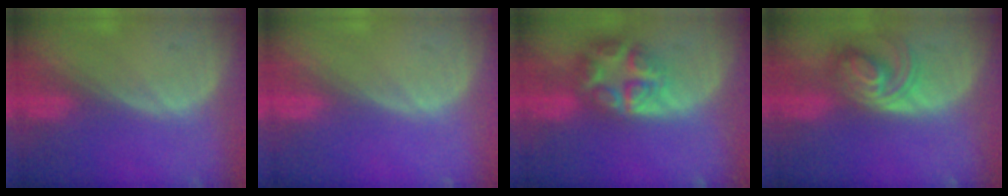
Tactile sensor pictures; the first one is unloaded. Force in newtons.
{"total": 0.0}
{"total": 8.1, "press": 7.0, "slide": 4.0}
{"total": 5.9, "press": 5.9, "slide": 0.2}